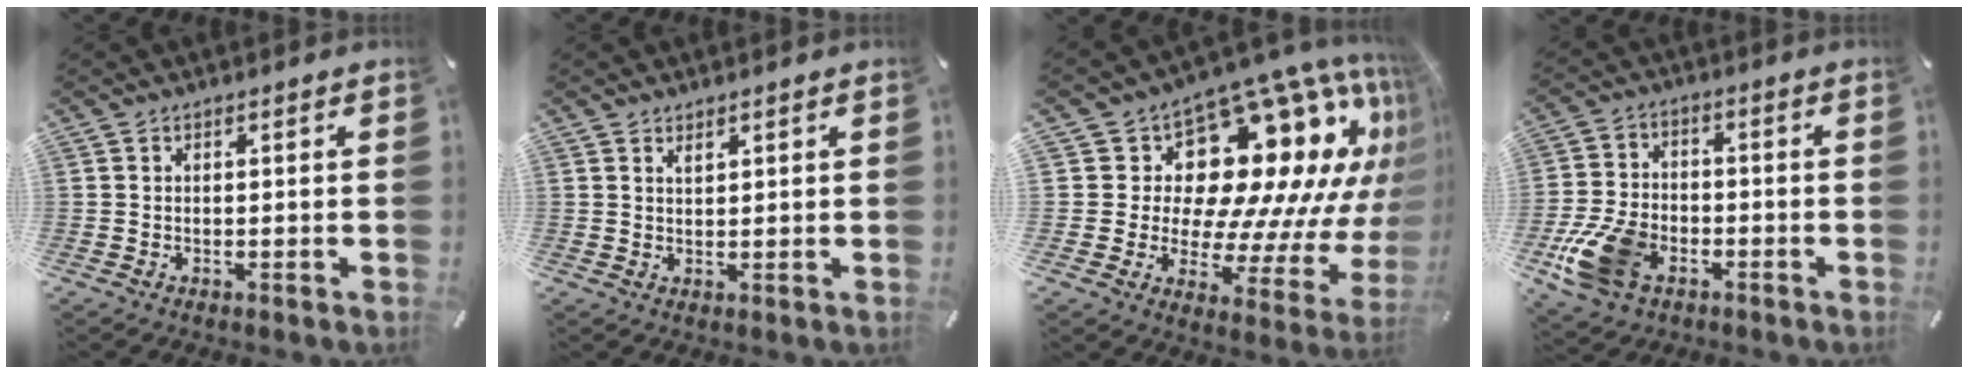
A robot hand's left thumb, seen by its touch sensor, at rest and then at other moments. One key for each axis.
{"total": 1.4, "fx": 1.2, "fy": 0.4, "fz": 0.7, "tx": -0.014, "ty": -0.002, "tz": 0.023}
{"total": 20.5, "fx": 8.7, "fy": 12.6, "fz": 13.7, "tx": -0.200, "ty": -0.109, "tz": 0.165}
{"total": 12.4, "fx": -5.4, "fy": 8.3, "fz": 7.5, "tx": -0.157, "ty": 0.024, "tz": -0.094}